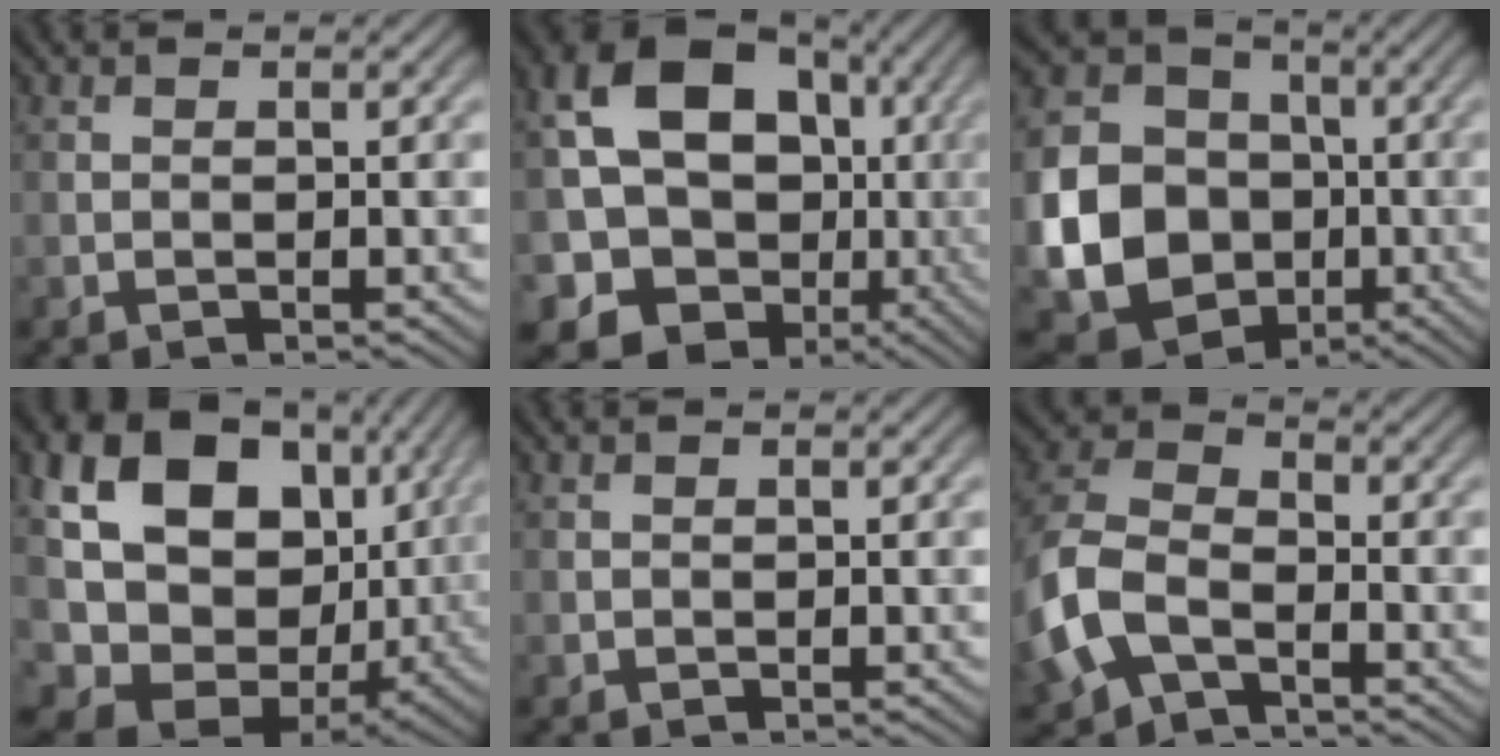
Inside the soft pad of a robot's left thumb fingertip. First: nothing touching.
{"total": 15.3, "force": [-0.6, 12.7, 8.4], "torque": [-0.155, -0.022, 0.002]}
{"total": 19.8, "force": [-4.3, 17.0, 9.2], "torque": [-0.243, -0.044, -0.096]}
{"total": 18.2, "force": [2.7, 14.1, 11.1], "torque": [-0.227, -0.028, 0.090]}
{"total": 0.0}
{"total": 10.4, "force": [-3.7, 6.7, 7.1], "torque": [-0.189, -0.008, -0.086]}